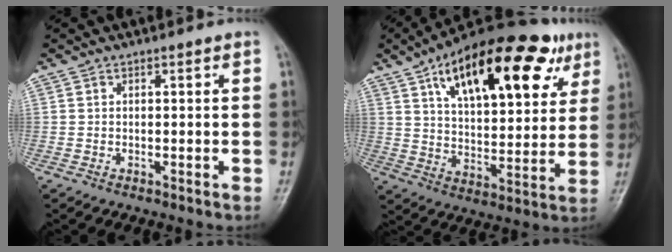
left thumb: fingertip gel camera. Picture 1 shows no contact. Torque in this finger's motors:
{"motor_torque": [1.74, 1.84, 1.81, -0.96, 0.44]}